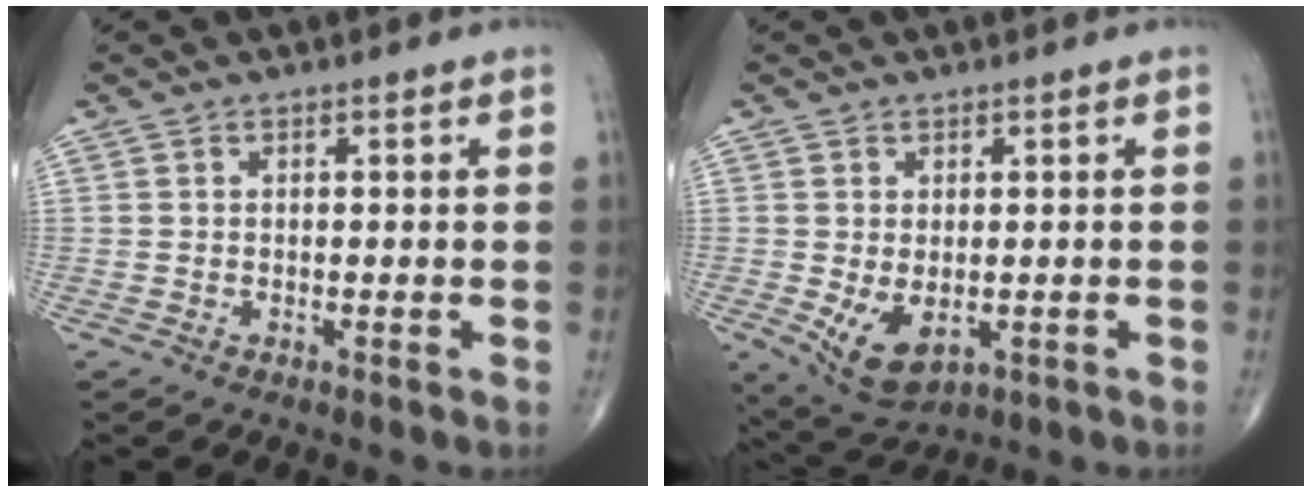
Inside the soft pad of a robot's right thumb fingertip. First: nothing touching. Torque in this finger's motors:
{"motor_torque": [-0.27, 0.44, 0.40, 0.27, 0.22]}